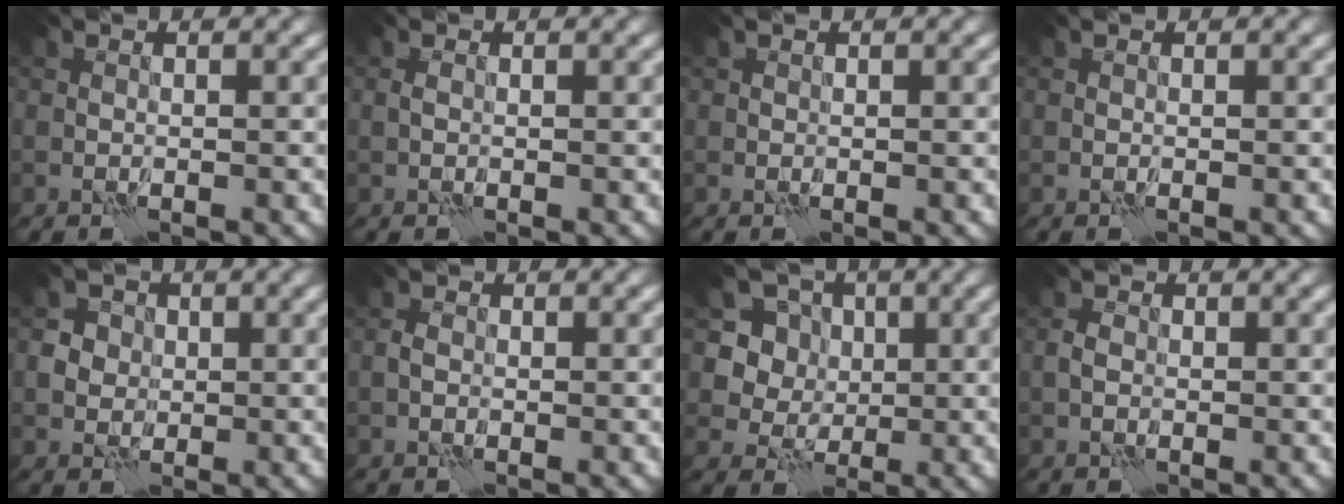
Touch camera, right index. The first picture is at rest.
{"total": 0.8, "force": [0.0, 0.6, 0.6], "torque": [-0.013, 0.002, -0.001]}
{"total": 0.0}
{"total": 0.0}
{"total": 3.8, "force": [1.1, 3.3, 1.4], "torque": [-0.015, 0.009, 0.011]}
{"total": 1.0, "force": [-0.2, 0.8, 0.5], "torque": [-0.010, 0.001, -0.008]}
{"total": 5.9, "force": [1.6, 5.2, 2.2], "torque": [-0.045, -0.003, 0.028]}
{"total": 1.4, "force": [-0.2, 1.1, 0.8], "torque": [-0.017, 0.003, -0.008]}